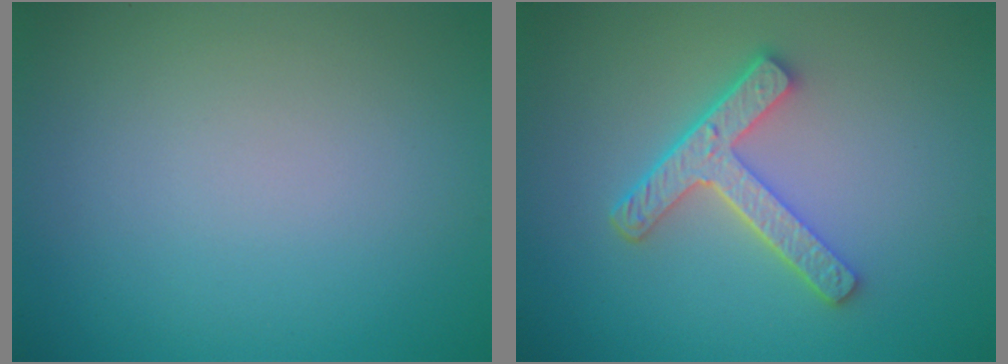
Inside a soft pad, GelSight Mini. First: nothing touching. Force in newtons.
{"total": 4.4, "press": 3.4, "slide": 2.8}